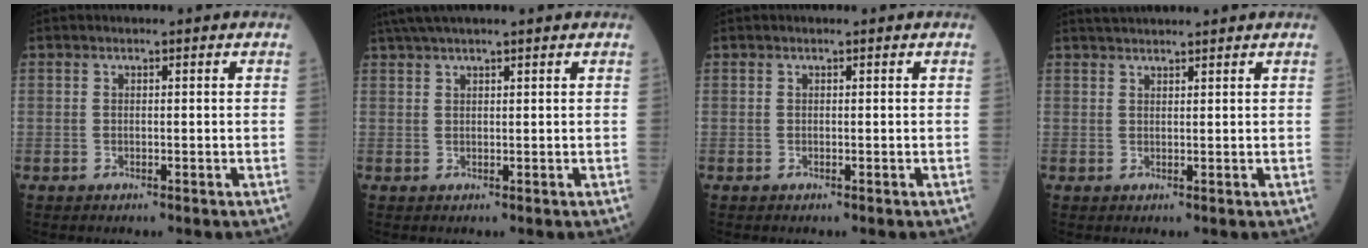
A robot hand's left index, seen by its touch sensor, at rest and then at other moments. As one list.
[{"total": 6.3, "force": [5.3, -0.3, 3.4], "torque": [-0.060, 0.039, 0.091]}, {"total": 0.0}, {"total": 4.0, "force": [3.8, -0.3, 1.3], "torque": [-0.018, 0.032, 0.062]}]